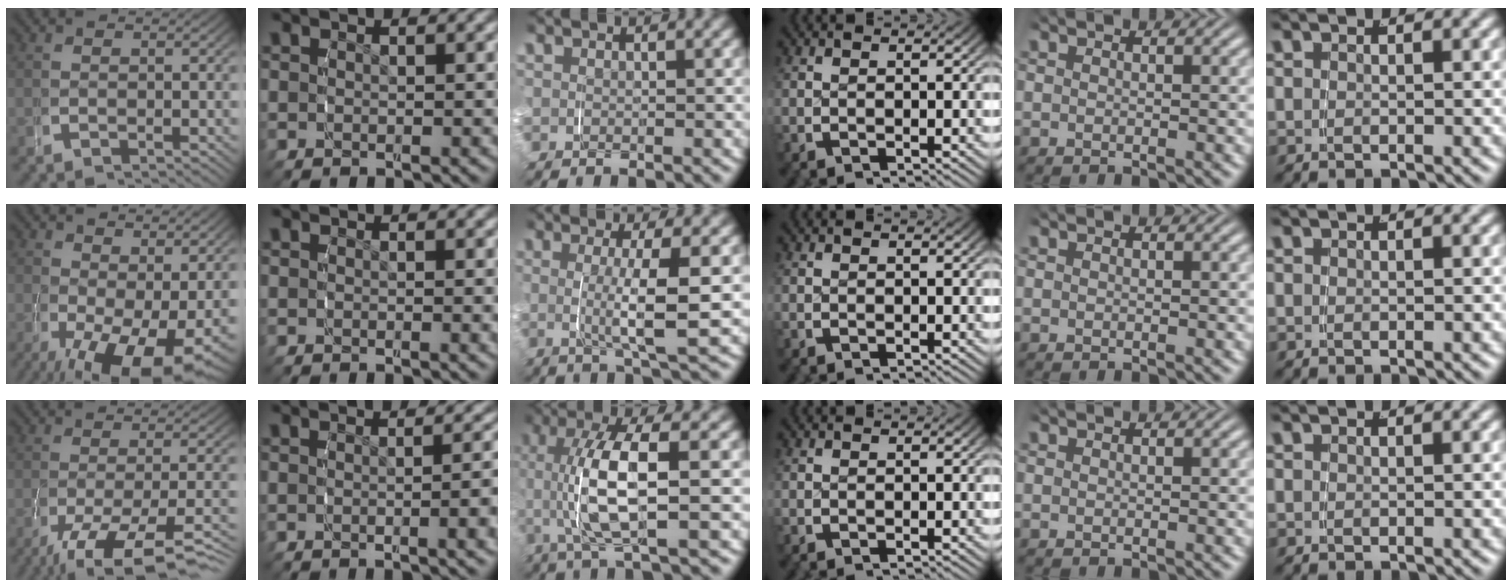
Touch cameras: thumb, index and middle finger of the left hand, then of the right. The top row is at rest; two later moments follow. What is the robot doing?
{"motion": "grasp_and_lifting", "object": "plastic wrap"}